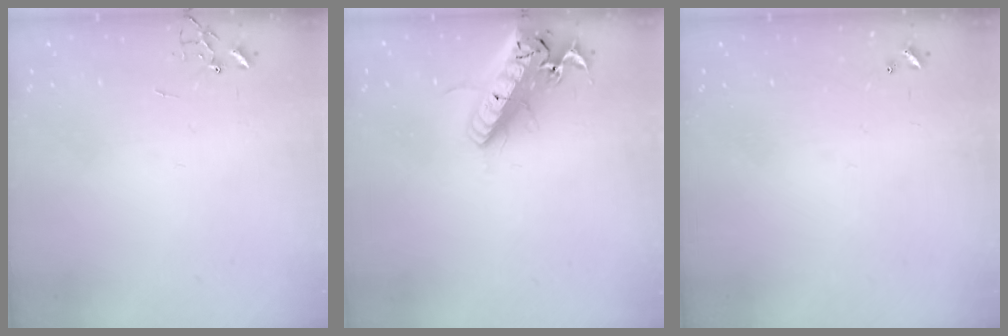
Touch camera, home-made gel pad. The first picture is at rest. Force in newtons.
{"total": 21.7, "press": 21.3, "slide": 4.3}
{"total": 0.0}